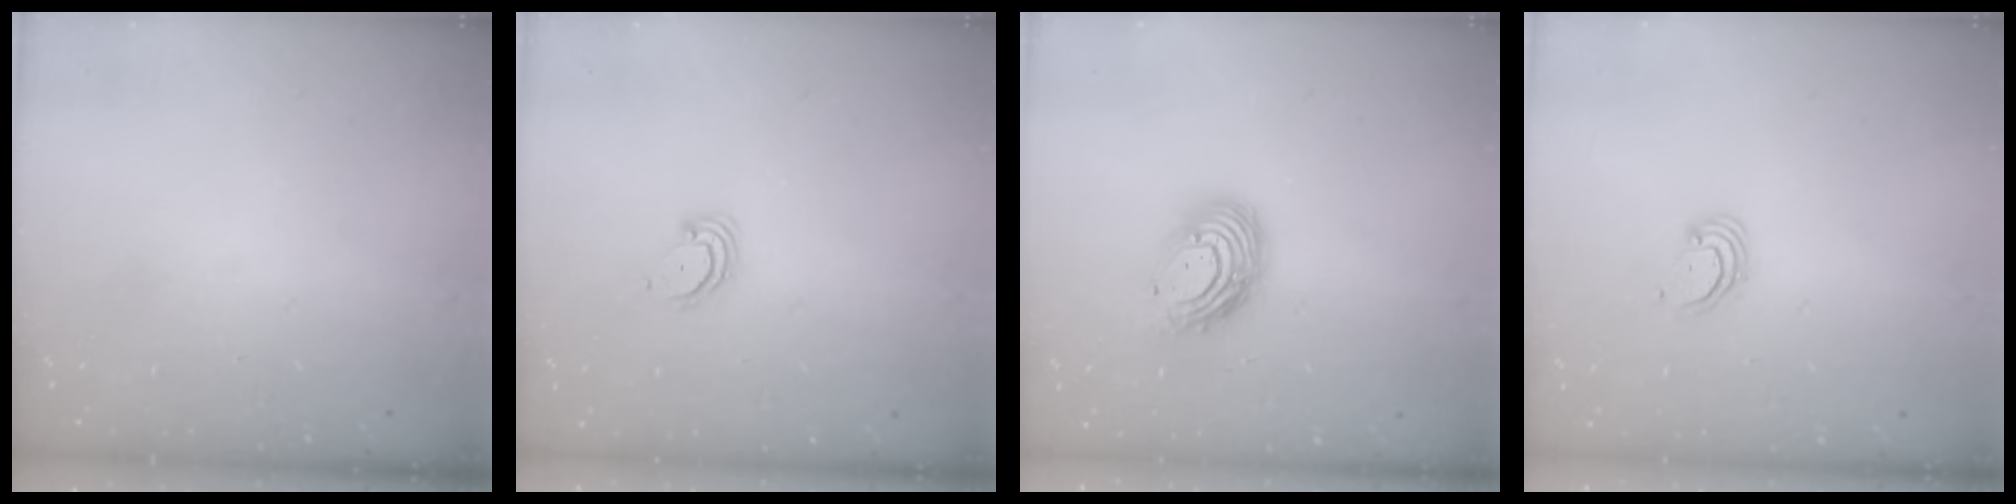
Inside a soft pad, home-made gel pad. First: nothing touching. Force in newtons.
{"total": 3.5, "press": 3.5, "slide": 0.3}
{"total": 12.1, "press": 12.0, "slide": 1.1}
{"total": 2.5, "press": 2.5, "slide": 0.2}